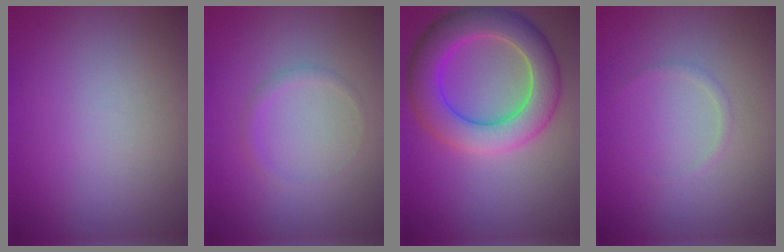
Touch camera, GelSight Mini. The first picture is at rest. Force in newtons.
{"total": 0.9, "press": 0.9, "slide": 0.0}
{"total": 7.7, "press": 7.7, "slide": 0.2}
{"total": 0.6, "press": 0.6, "slide": 0.0}